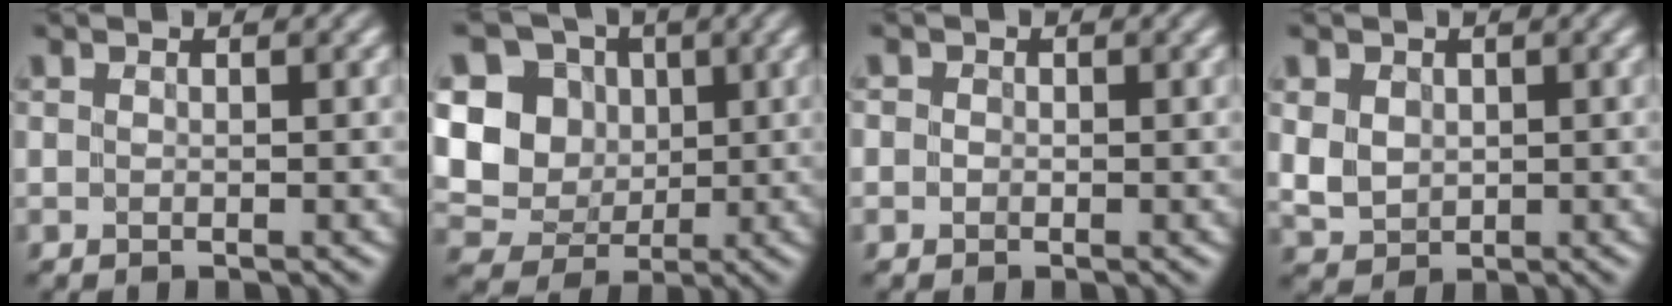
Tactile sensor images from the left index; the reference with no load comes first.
{"total": 8.5, "force": [1.2, 7.5, 3.8], "torque": [-0.085, 0.014, -0.003]}
{"total": 0.9, "force": [0.1, 0.8, 0.3], "torque": [0.000, 0.000, -0.010]}
{"total": 3.0, "force": [0.9, 2.5, 1.4], "torque": [-0.047, 0.000, 0.024]}